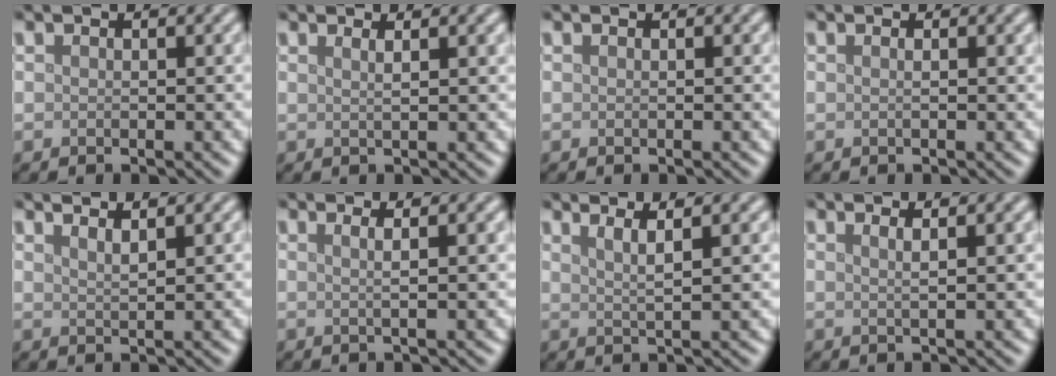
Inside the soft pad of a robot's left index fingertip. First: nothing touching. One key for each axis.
{"total": 2.5, "fx": 1.3, "fy": 1.0, "fz": 1.9, "tx": -0.011, "ty": 0.007, "tz": -0.009}
{"total": 0.0}
{"total": 1.0, "fx": 0.2, "fy": 0.3, "fz": 1.0, "tx": -0.011, "ty": 0.002, "tz": -0.002}
{"total": 2.5, "fx": 2.0, "fy": 0.7, "fz": 1.3, "tx": 0.001, "ty": 0.010, "tz": 0.010}
{"total": 3.5, "fx": 1.5, "fy": 1.4, "fz": 2.9, "tx": -0.025, "ty": 0.016, "tz": -0.014}
{"total": 3.4, "fx": 2.1, "fy": 0.8, "fz": 2.6, "tx": -0.033, "ty": 0.014, "tz": 0.017}
{"total": 2.7, "fx": 1.4, "fy": 1.0, "fz": 2.1, "tx": -0.013, "ty": 0.009, "tz": -0.007}